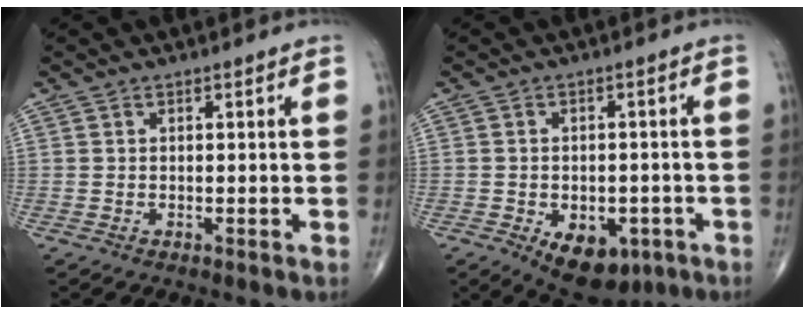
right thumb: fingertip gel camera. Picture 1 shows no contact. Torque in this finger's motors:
{"motor_torque": [-0.19, 0.38, 0.01, -0.07, 0.08]}